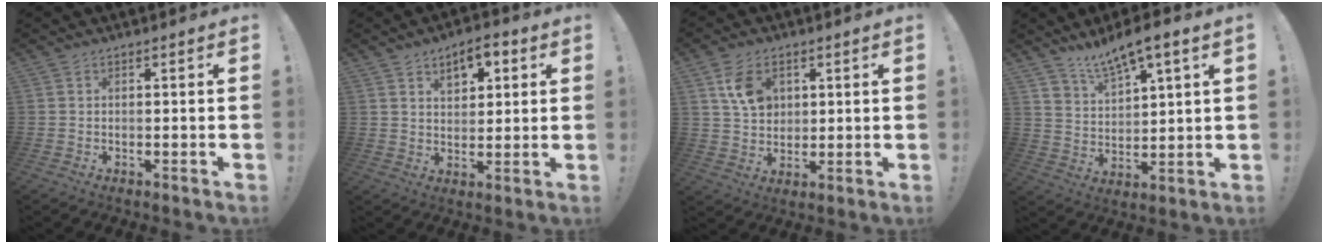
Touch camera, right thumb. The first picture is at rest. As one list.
[{"total": 7.6, "force": [4.1, 4.5, 4.4], "torque": [-0.052, -0.016, 0.070]}, {"total": 9.2, "force": [3.8, 6.7, 5.0], "torque": [-0.070, -0.006, 0.073]}, {"total": 8.5, "force": [7.3, 2.2, 3.9], "torque": [-0.081, -0.045, 0.132]}]